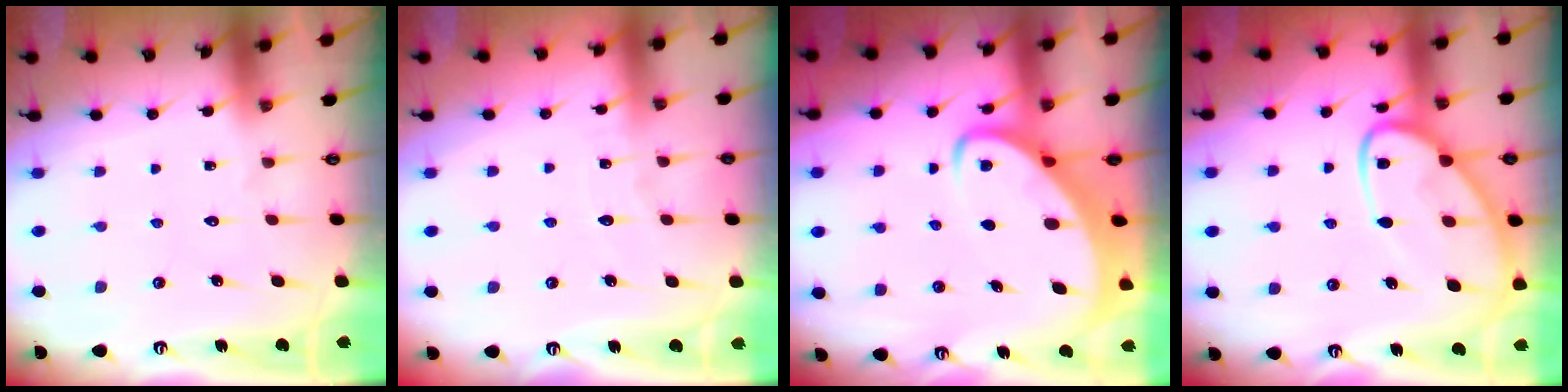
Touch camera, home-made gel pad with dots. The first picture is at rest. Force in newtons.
{"total": 3.0, "press": 3.0, "slide": 0.3}
{"total": 3.9, "press": 3.9, "slide": 0.5}
{"total": 12.8, "press": 12.7, "slide": 1.1}